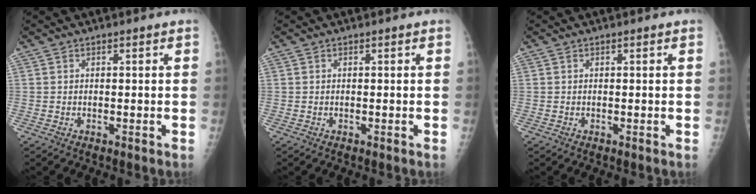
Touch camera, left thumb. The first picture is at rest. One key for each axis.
{"total": 0.0}
{"total": 0.0}